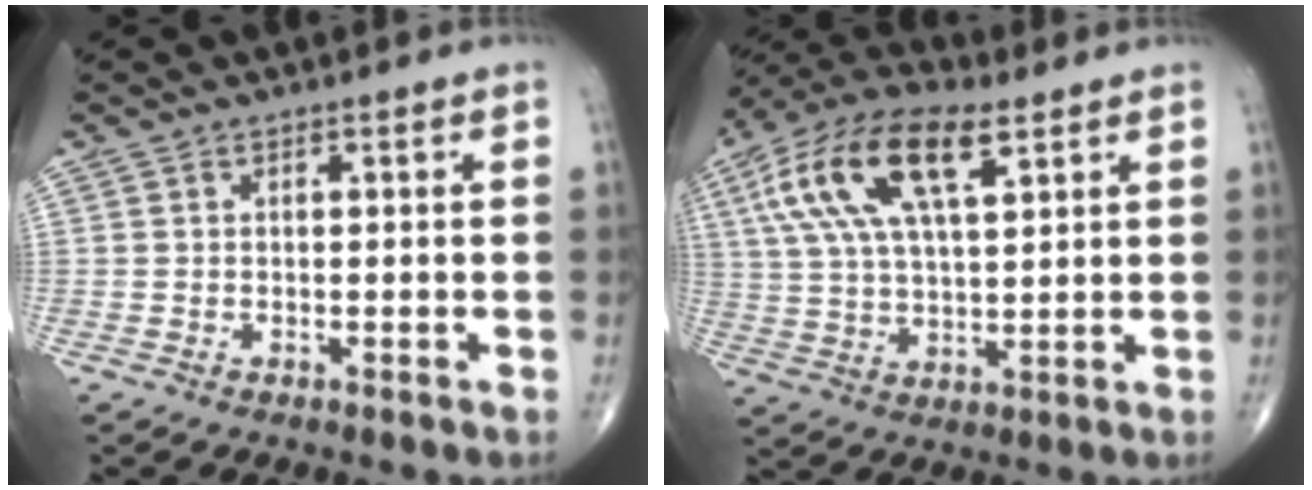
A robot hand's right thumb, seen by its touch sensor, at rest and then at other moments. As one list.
[{"total": 17.7, "force": [7.3, 7.5, 14.2], "torque": [-0.277, 0.006, 0.130]}]